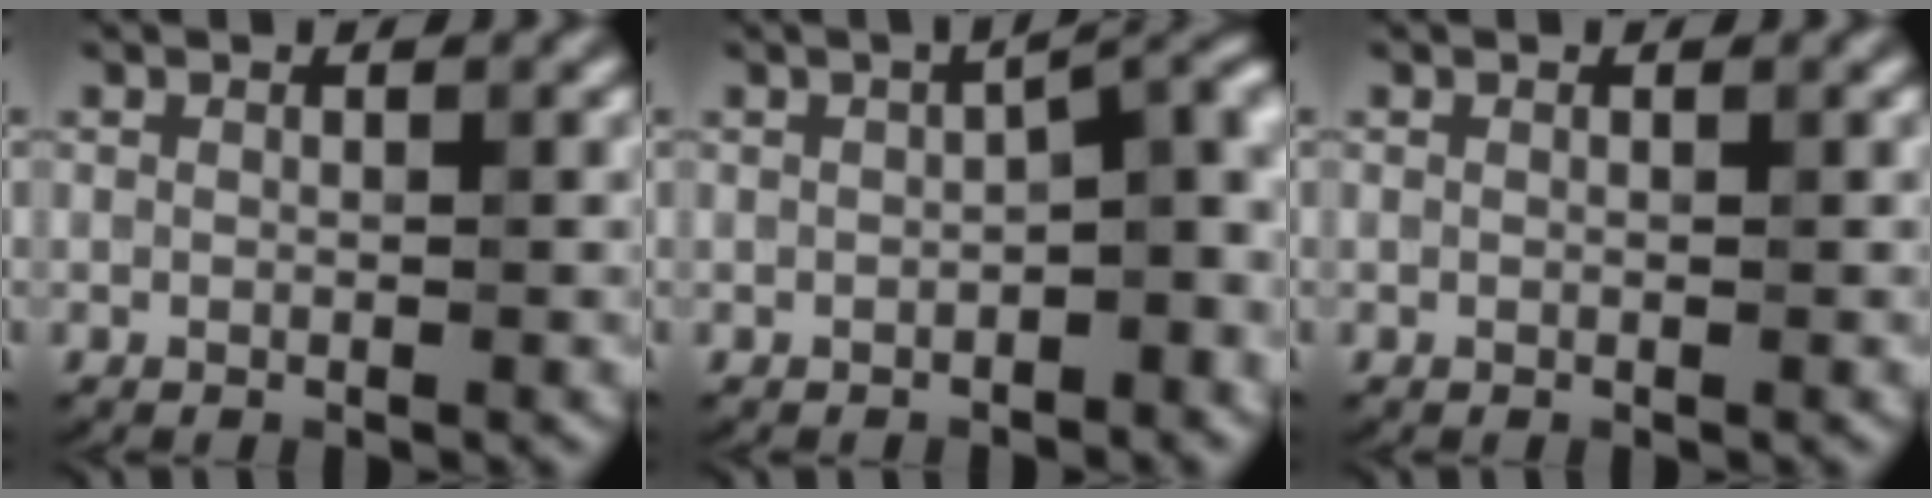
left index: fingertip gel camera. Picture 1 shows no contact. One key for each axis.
{"total": 4.3, "fx": -0.8, "fy": 1.7, "fz": 3.9, "tx": -0.039, "ty": 0.011, "tz": -0.015}
{"total": 0.0}